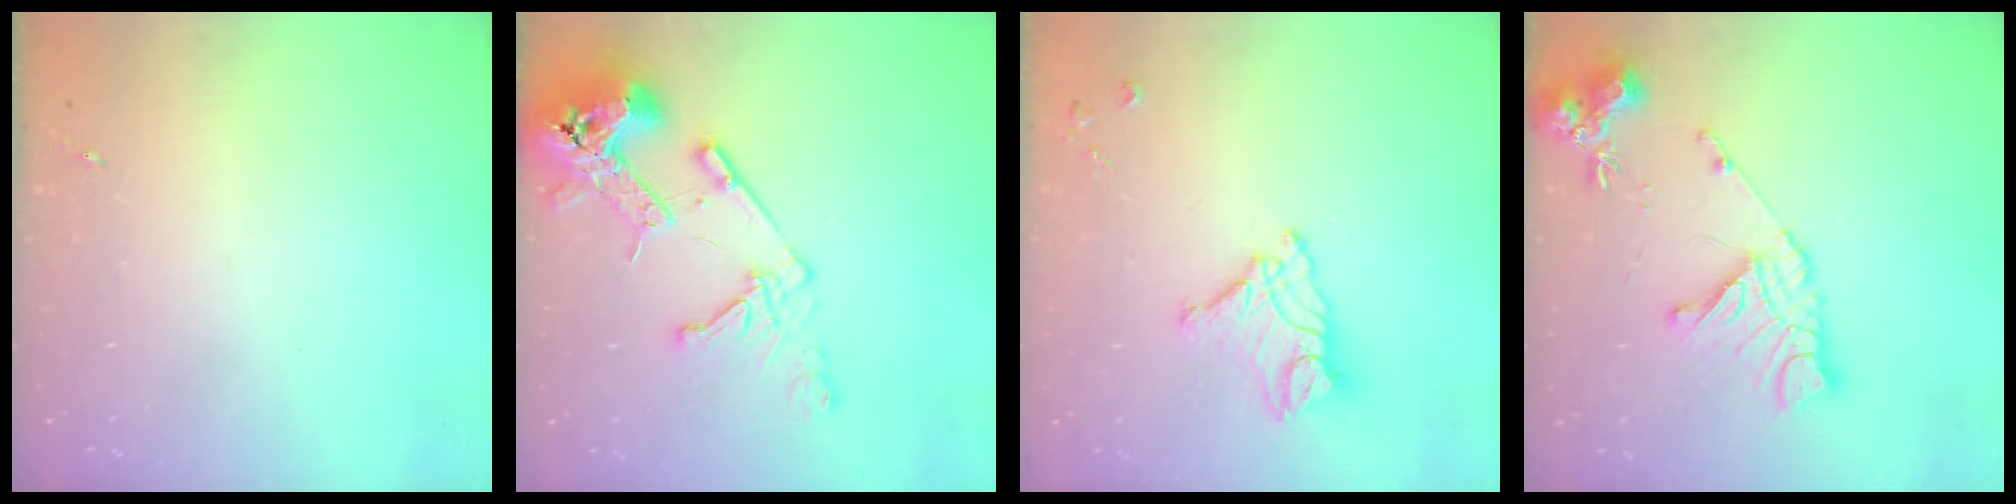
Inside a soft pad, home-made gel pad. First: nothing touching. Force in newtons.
{"total": 18.8, "press": 18.6, "slide": 2.5}
{"total": 12.7, "press": 12.6, "slide": 1.1}
{"total": 15.4, "press": 15.3, "slide": 1.8}